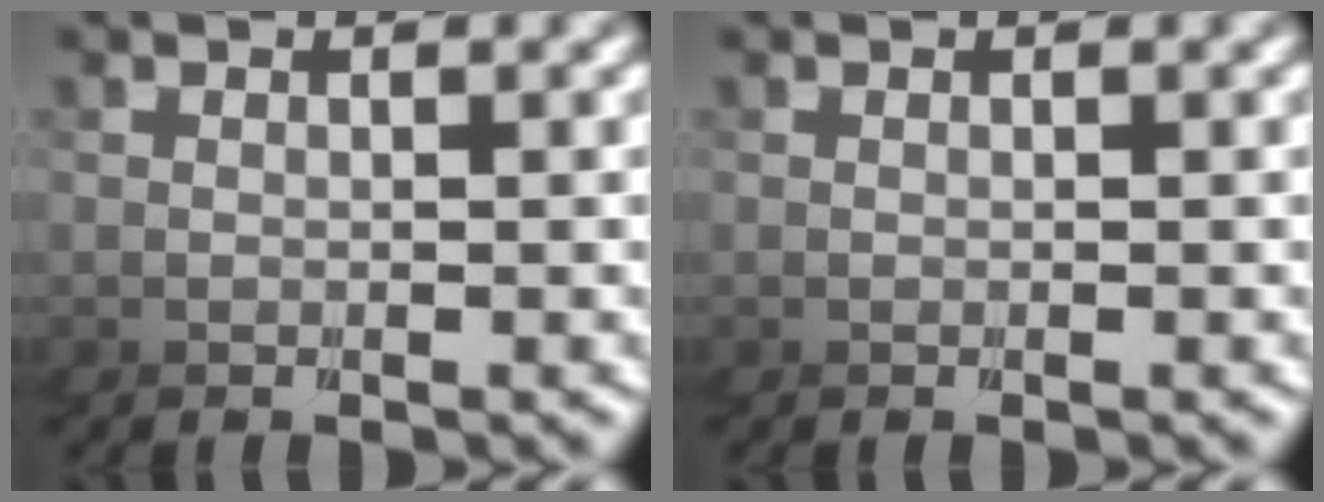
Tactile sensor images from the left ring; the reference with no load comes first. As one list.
[{"total": 0.0}]